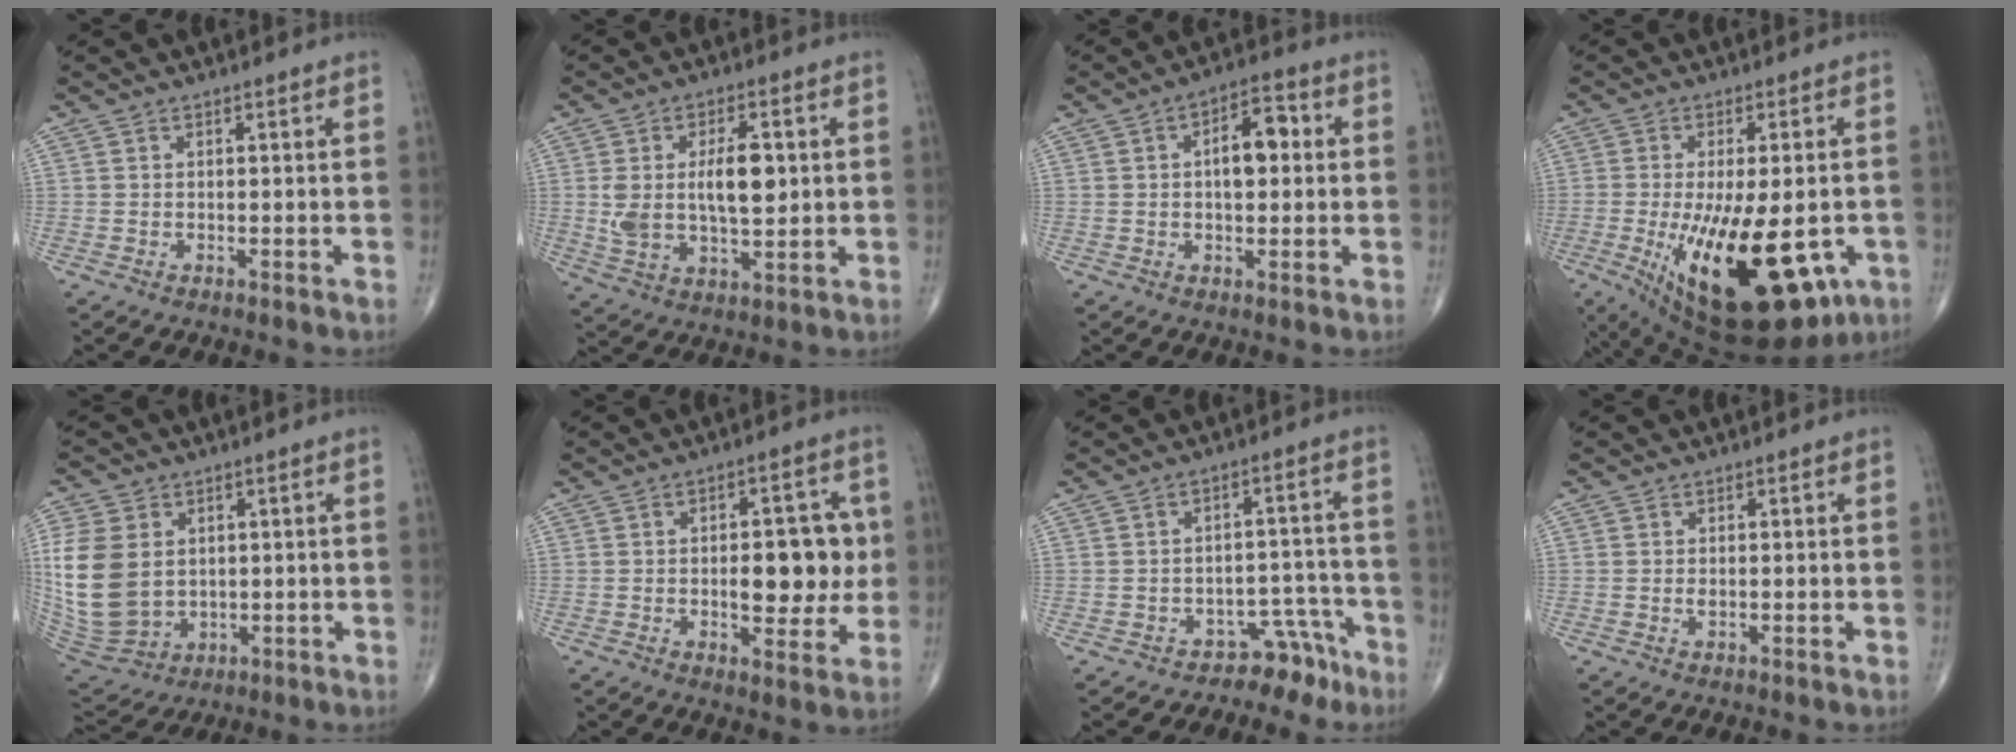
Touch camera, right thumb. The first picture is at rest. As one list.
[{"total": 11.6, "force": [1.5, 5.6, 10.1], "torque": [-0.176, -0.001, 0.033]}, {"total": 7.9, "force": [0.9, 4.1, 6.6], "torque": [-0.089, 0.016, 0.007]}, {"total": 23.5, "force": [-7.0, 10.0, 20.1], "torque": [-0.294, -0.026, -0.081]}, {"total": 15.9, "force": [1.9, 12.0, 10.3], "torque": [-0.212, -0.015, 0.057]}, {"total": 11.5, "force": [0.2, 5.6, 10.1], "torque": [-0.104, 0.004, 0.009]}, {"total": 5.1, "force": [-4.2, 2.9, 0.5], "torque": [0.027, 0.079, -0.059]}, {"total": 0.7, "force": [0.0, 0.4, 0.6], "torque": [-0.011, -0.001, 0.000]}]